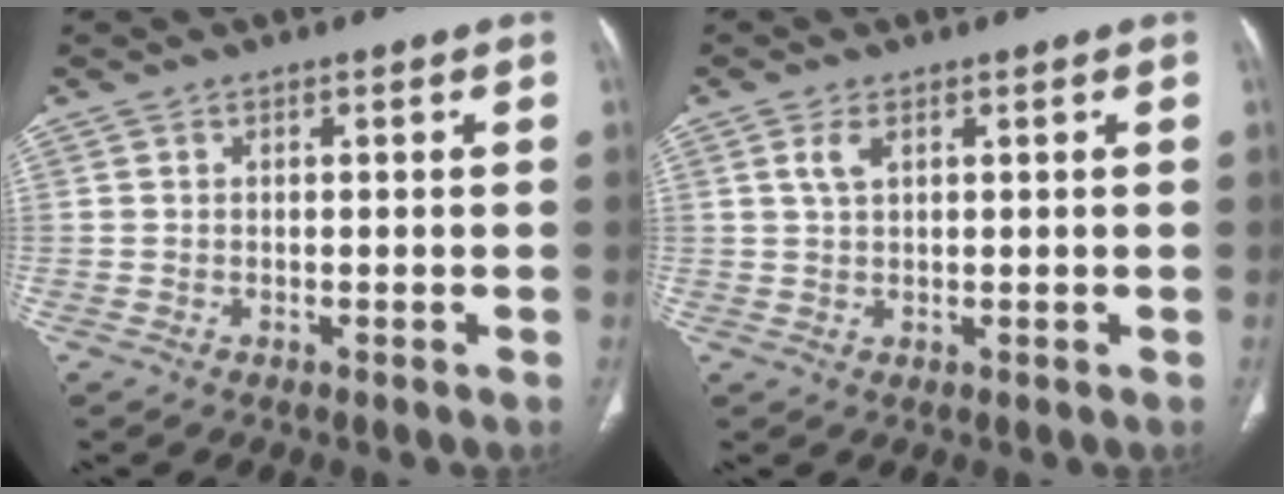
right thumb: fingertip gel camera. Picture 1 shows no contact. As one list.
[{"total": 2.5, "force": [1.1, 1.2, 1.9], "torque": [-0.043, 0.004, 0.028]}]